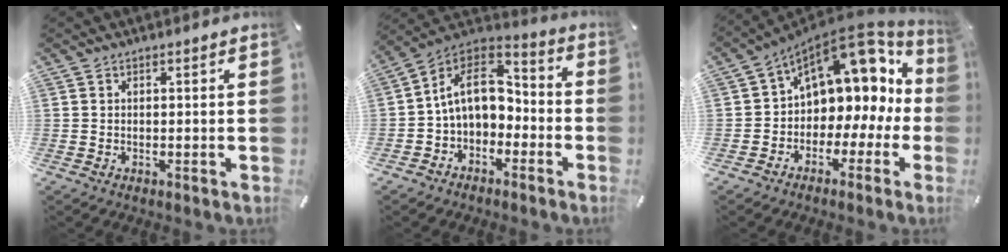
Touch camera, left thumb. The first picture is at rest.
{"total": 12.8, "force": [-0.5, 9.6, 8.4], "torque": [-0.153, 0.018, -0.007]}
{"total": 13.4, "force": [6.9, 9.1, 7.0], "torque": [-0.103, -0.062, 0.120]}